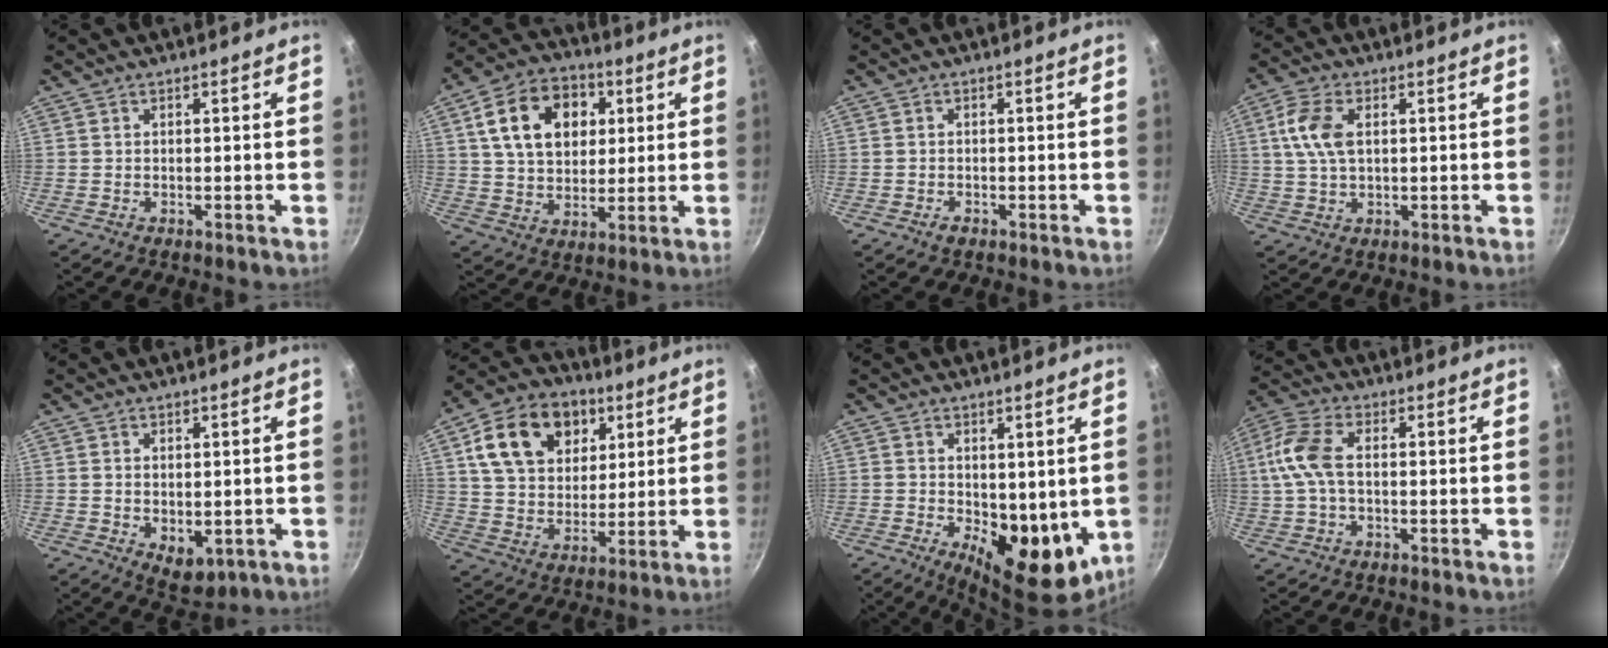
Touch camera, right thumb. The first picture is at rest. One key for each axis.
{"total": 16.2, "fx": 4.6, "fy": 11.6, "fz": 10.4, "tx": -0.148, "ty": 0.005, "tz": 0.070}
{"total": 1.3, "fx": -0.8, "fy": 0.8, "fz": 0.6, "tx": -0.012, "ty": 0.005, "tz": -0.016}
{"total": 7.7, "fx": 1.7, "fy": 4.3, "fz": 6.1, "tx": -0.122, "ty": 0.008, "tz": 0.029}
{"total": 5.3, "fx": -0.5, "fy": 3.4, "fz": 4.1, "tx": -0.049, "ty": -0.013, "tz": 0.004}
{"total": 18.7, "fx": 7.2, "fy": 13.5, "fz": 10.8, "tx": -0.162, "ty": -0.005, "tz": 0.117}
{"total": 11.8, "fx": -0.7, "fy": 6.3, "fz": 10.0, "tx": -0.106, "ty": -0.024, "tz": 0.003}
{"total": 9.5, "fx": 0.3, "fy": 5.2, "fz": 7.9, "tx": -0.178, "ty": 0.022, "tz": -0.007}